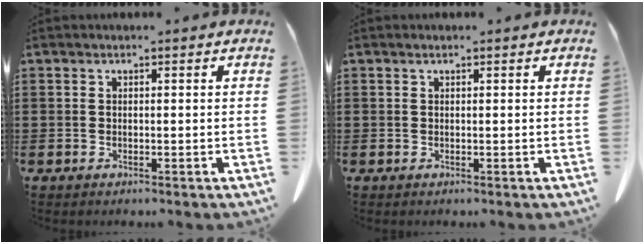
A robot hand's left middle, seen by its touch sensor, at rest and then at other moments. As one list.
[{"total": 0.0}]